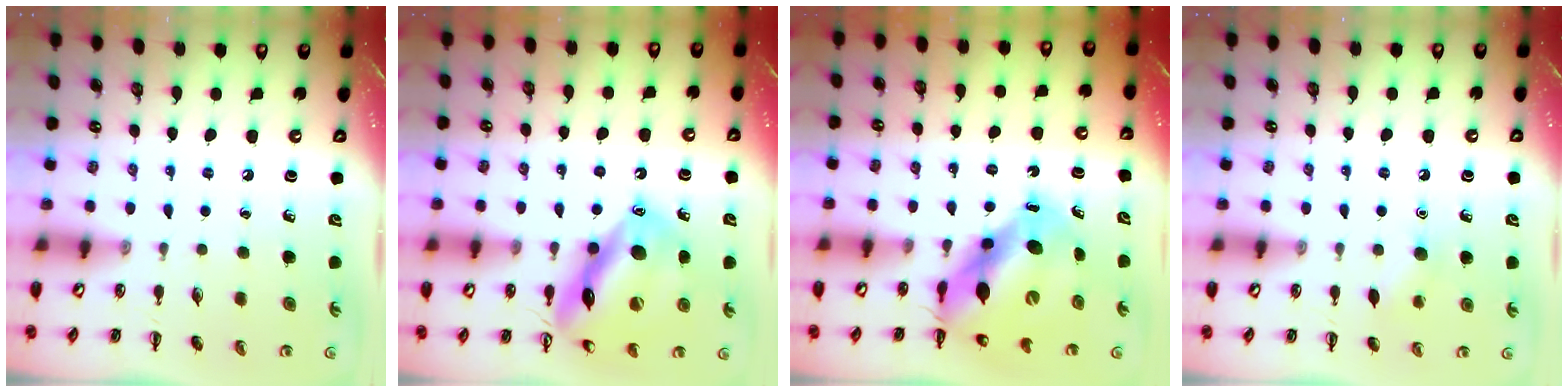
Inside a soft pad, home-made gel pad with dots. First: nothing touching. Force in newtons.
{"total": 16.0, "press": 15.9, "slide": 2.1}
{"total": 11.1, "press": 10.7, "slide": 3.0}
{"total": 7.0, "press": 6.7, "slide": 1.9}